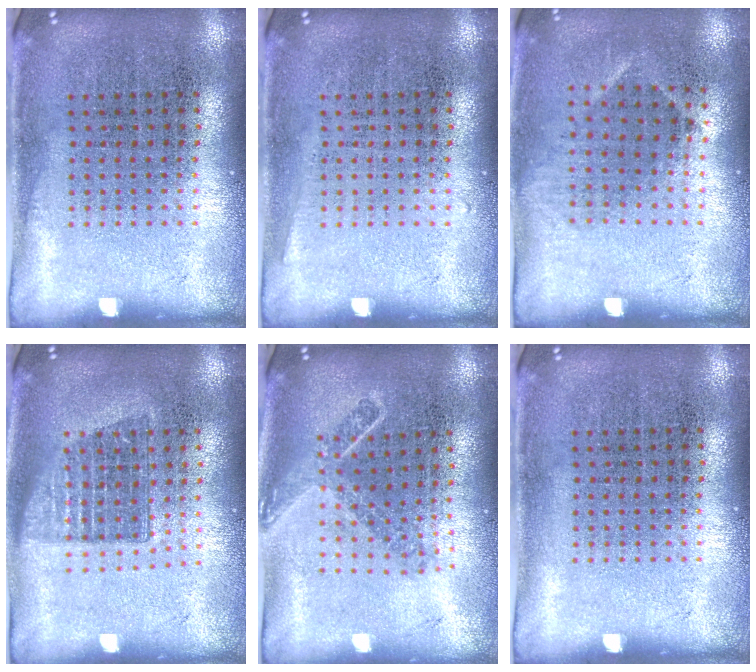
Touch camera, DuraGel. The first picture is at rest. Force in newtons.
{"total": 0.5, "press": 0.5, "slide": 0.1}
{"total": 1.1, "press": 0.9, "slide": 0.7}
{"total": 1.4, "press": 1.1, "slide": 0.8}
{"total": 1.8, "press": 1.4, "slide": 1.2}
{"total": 0.0}